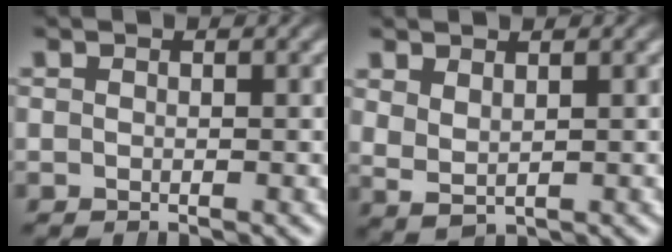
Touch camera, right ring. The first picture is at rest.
{"total": 2.8, "force": [1.1, 2.0, 1.6], "torque": [-0.046, -0.012, 0.036]}